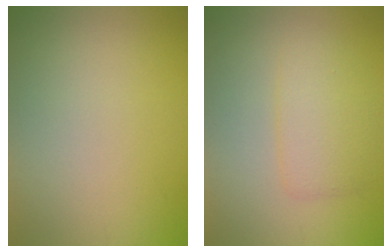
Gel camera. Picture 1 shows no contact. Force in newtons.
{"total": 3.0, "press": 3.0, "slide": 0.1}